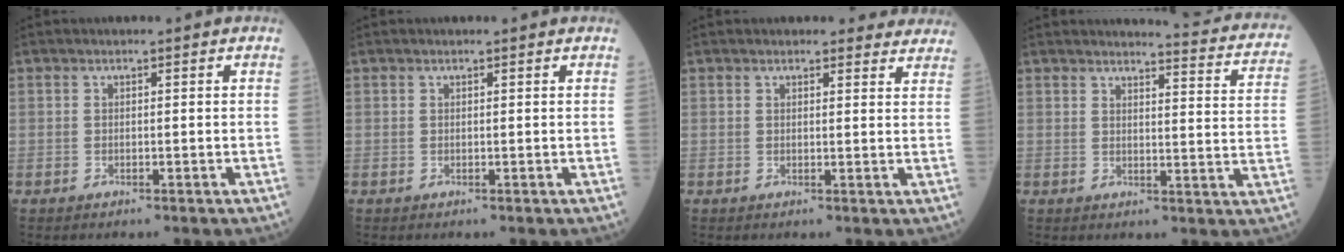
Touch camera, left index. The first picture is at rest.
{"total": 0.5, "force": [0.5, 0.0, 0.3], "torque": [-0.010, 0.003, 0.006]}
{"total": 7.7, "force": [7.3, 1.9, 1.4], "torque": [0.013, -0.002, 0.057]}
{"total": 12.6, "force": [12.2, 0.3, 2.9], "torque": [-0.022, -0.081, 0.111]}